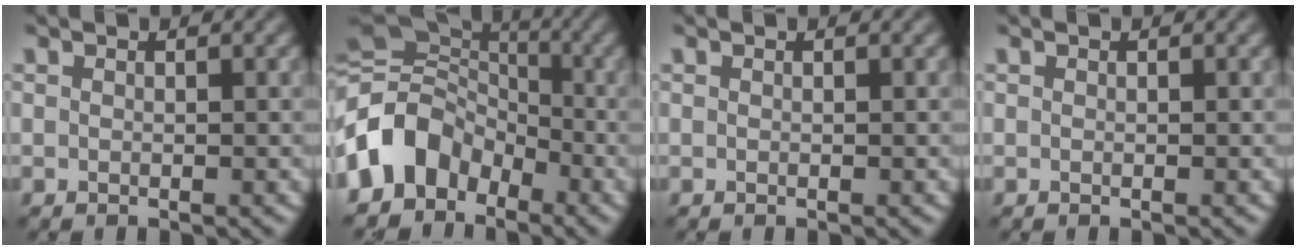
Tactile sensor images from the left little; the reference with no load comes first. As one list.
[{"total": 8.7, "force": [-3.9, 6.7, 4.1], "torque": [-0.069, 0.010, -0.093]}, {"total": 0.0}, {"total": 0.0}]